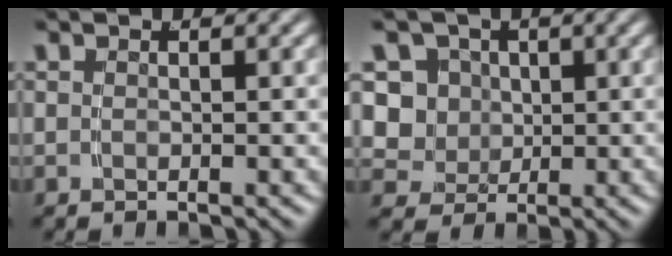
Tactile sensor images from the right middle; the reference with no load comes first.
{"total": 11.2, "force": [0.6, 10.5, 3.9], "torque": [-0.122, -0.040, 0.013]}